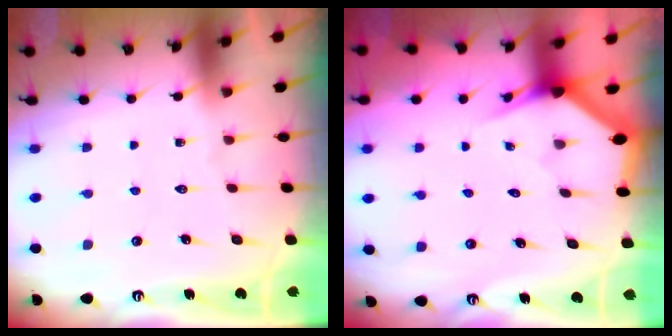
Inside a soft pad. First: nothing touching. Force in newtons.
{"total": 2.7, "press": 2.7, "slide": 0.1}